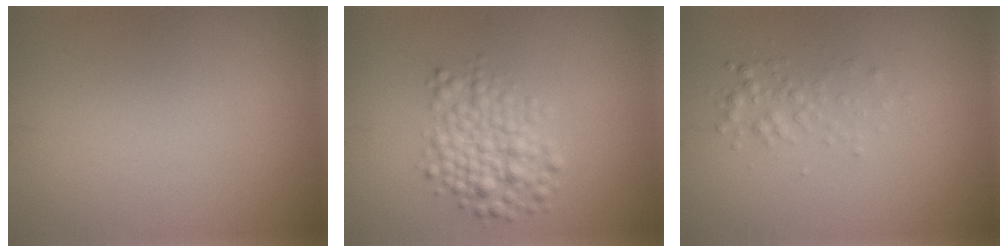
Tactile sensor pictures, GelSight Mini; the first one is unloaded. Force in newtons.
{"total": 3.6, "press": 3.6, "slide": 0.2}
{"total": 1.5, "press": 1.5, "slide": 0.1}